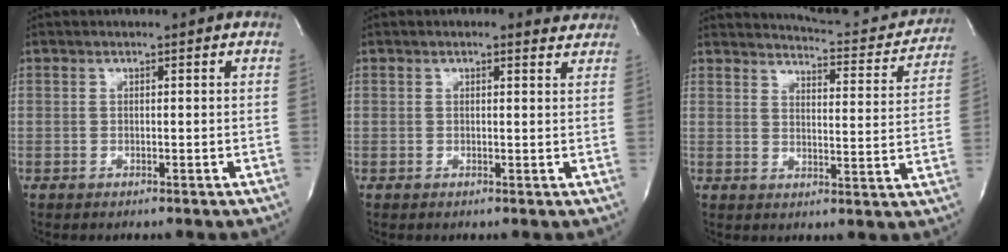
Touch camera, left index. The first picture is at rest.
{"total": 2.5, "force": [2.0, 1.0, 1.0], "torque": [-0.014, 0.003, 0.013]}
{"total": 13.0, "force": [12.7, 1.5, 2.1], "torque": [-0.020, -0.041, 0.142]}